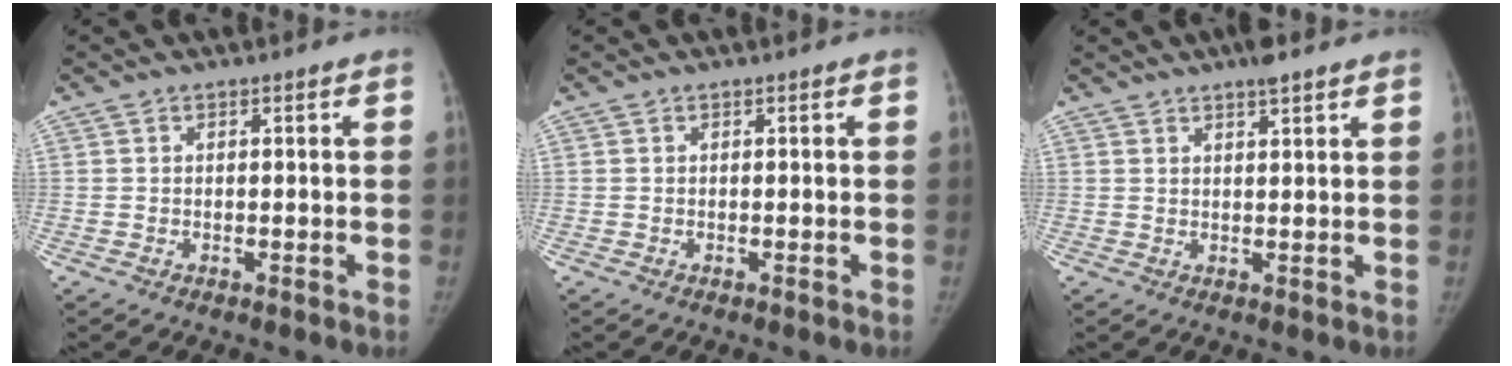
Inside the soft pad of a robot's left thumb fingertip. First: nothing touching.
{"total": 0.0}
{"total": 3.4, "force": [2.6, 0.7, 2.1], "torque": [-0.028, -0.008, 0.040]}